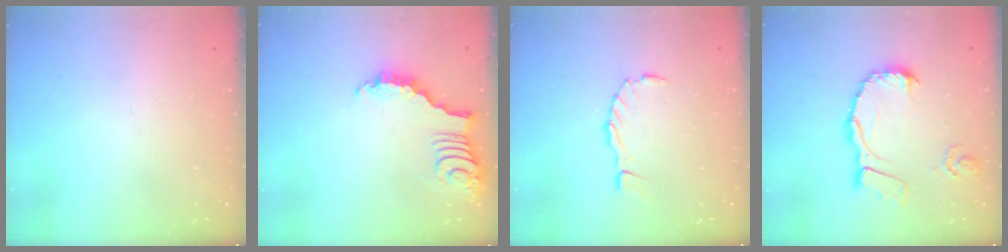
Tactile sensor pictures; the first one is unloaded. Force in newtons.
{"total": 3.2, "press": 3.2, "slide": 0.3}
{"total": 0.6, "press": 0.6, "slide": 0.2}
{"total": 12.0, "press": 12.0, "slide": 0.9}